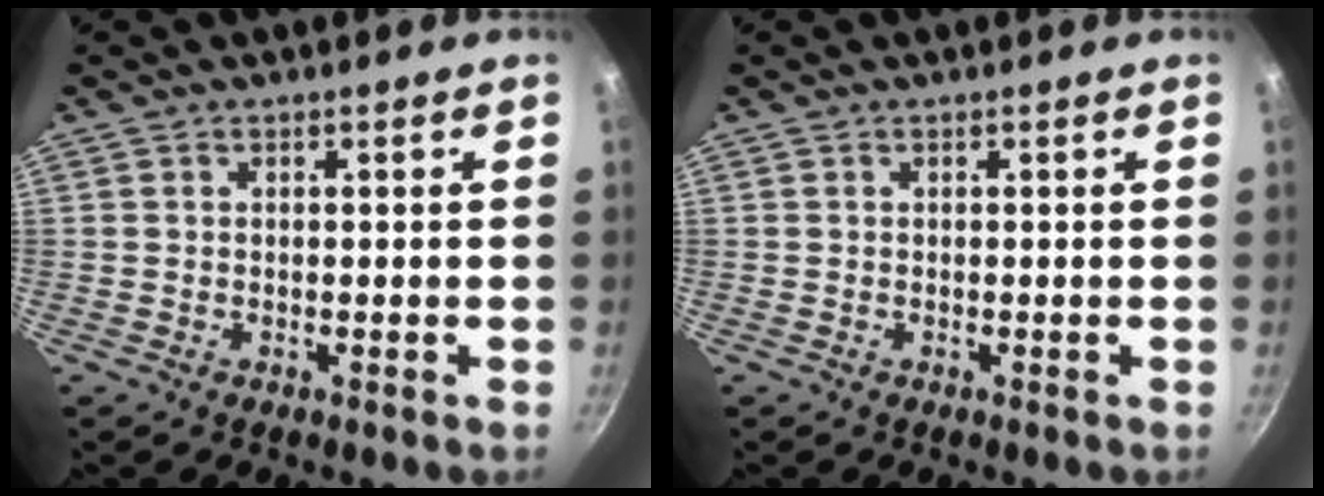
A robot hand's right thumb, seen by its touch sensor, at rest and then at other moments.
{"total": 0.0}